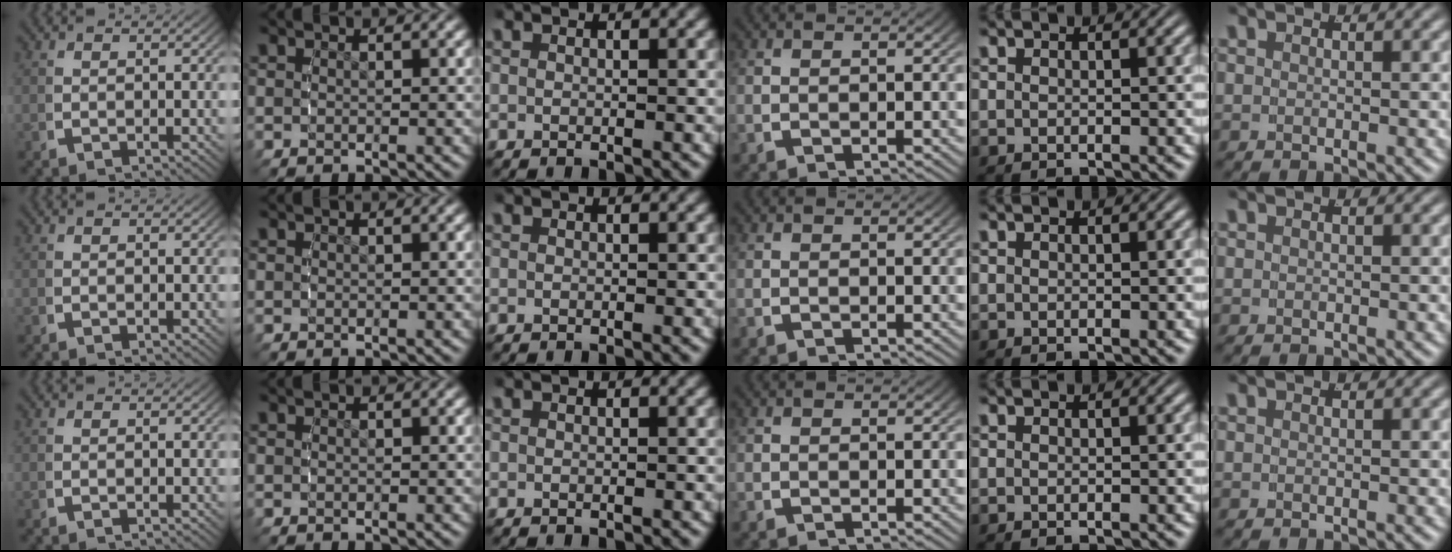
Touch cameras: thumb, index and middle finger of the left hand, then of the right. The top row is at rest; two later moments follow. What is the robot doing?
{"motion": "reach", "object": "paper plate"}